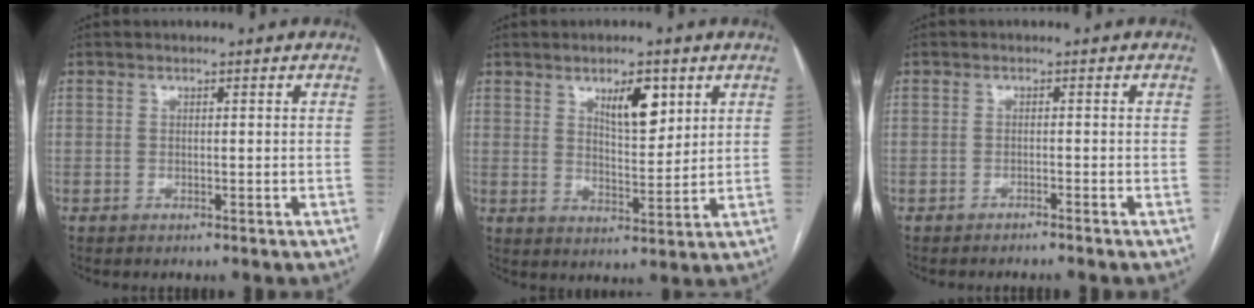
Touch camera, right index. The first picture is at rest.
{"total": 6.9, "force": [3.6, 2.3, 5.4], "torque": [-0.090, -0.003, 0.062]}
{"total": 1.8, "force": [-1.6, -0.5, 0.6], "torque": [-0.006, 0.003, -0.023]}